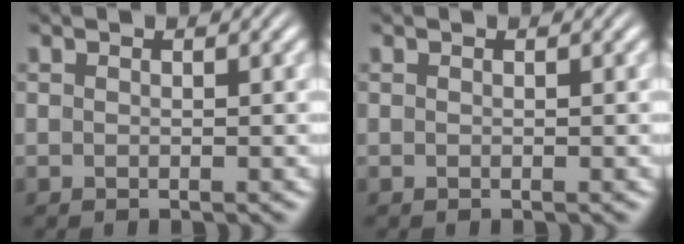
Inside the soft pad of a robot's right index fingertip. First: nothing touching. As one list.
[{"total": 0.0}]